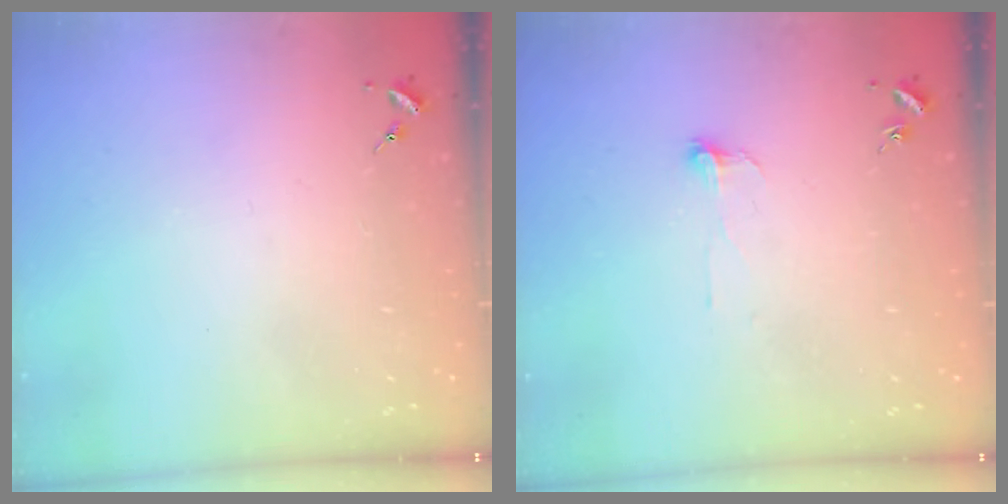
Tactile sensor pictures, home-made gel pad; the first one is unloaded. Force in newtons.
{"total": 3.6, "press": 3.6, "slide": 0.3}